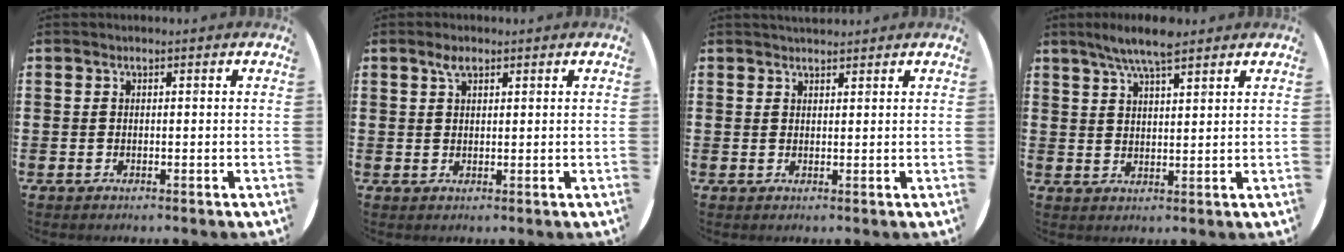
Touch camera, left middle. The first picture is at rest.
{"total": 2.1, "force": [1.4, 0.9, 1.3], "torque": [-0.020, 0.004, 0.022]}
{"total": 1.4, "force": [1.4, 0.2, 0.0], "torque": [-0.001, 0.001, 0.026]}
{"total": 6.2, "force": [5.0, 1.0, 3.5], "torque": [-0.078, -0.004, 0.089]}